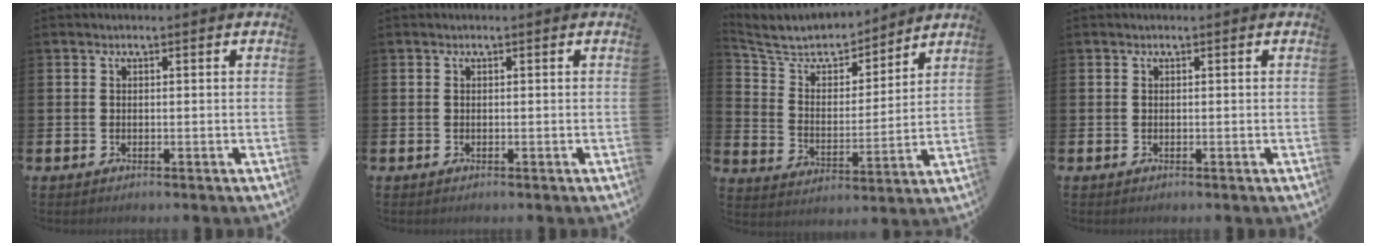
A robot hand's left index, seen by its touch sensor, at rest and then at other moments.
{"total": 0.0}
{"total": 7.2, "force": [6.7, 2.4, 1.2], "torque": [-0.067, -0.050, 0.116]}
{"total": 0.0}